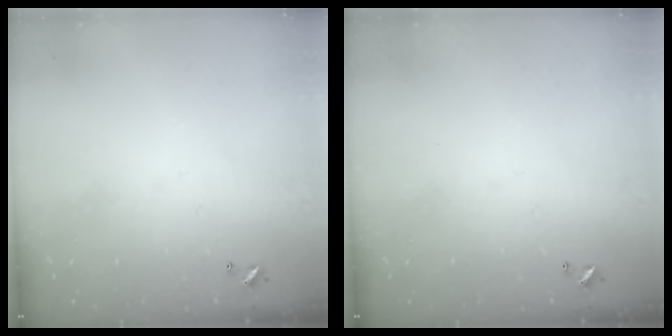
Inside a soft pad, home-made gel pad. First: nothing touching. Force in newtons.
{"total": 0.0}